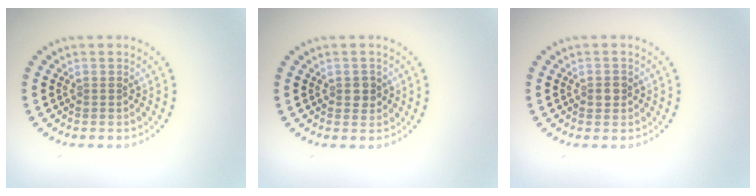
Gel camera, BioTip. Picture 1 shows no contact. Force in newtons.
{"total": 1.4, "press": 1.4, "slide": 0.1}
{"total": 1.2, "press": 1.2, "slide": 0.3}